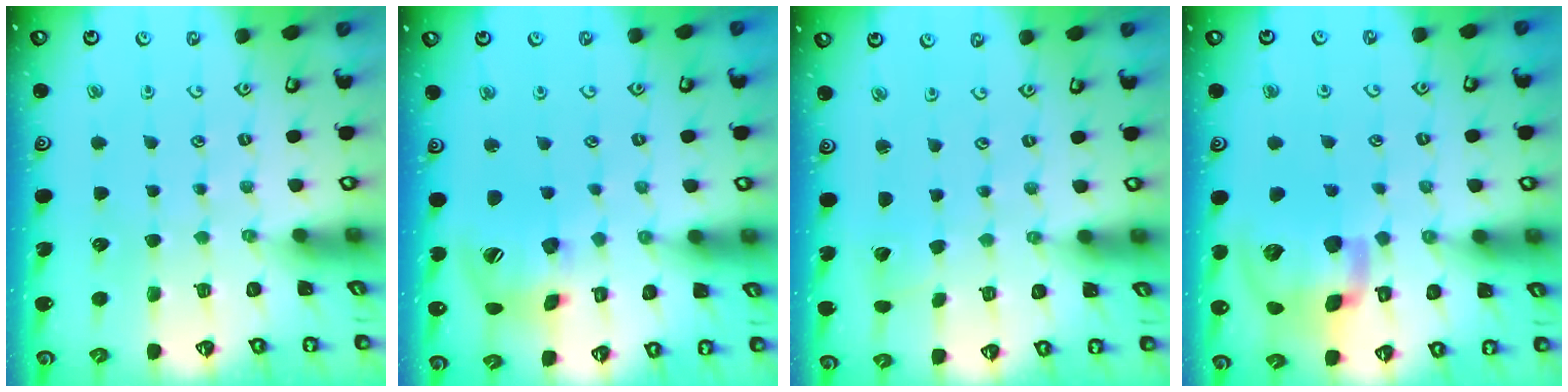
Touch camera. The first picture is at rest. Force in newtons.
{"total": 16.4, "press": 16.2, "slide": 2.2}
{"total": 2.1, "press": 2.1, "slide": 0.1}
{"total": 18.8, "press": 18.5, "slide": 2.9}